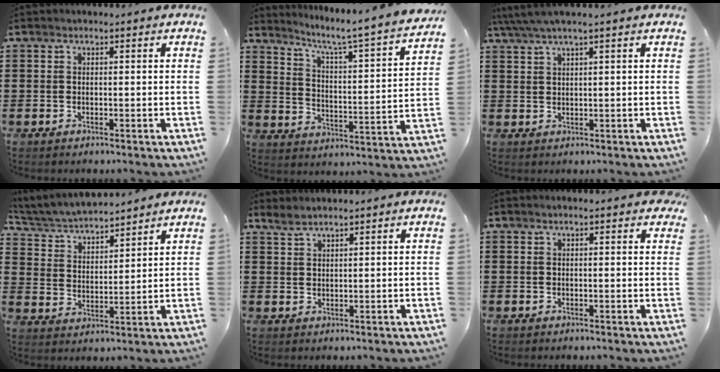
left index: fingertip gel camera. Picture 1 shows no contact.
{"total": 4.7, "force": [3.9, -1.0, 2.5], "torque": [-0.069, -0.045, 0.049]}
{"total": 2.6, "force": [1.5, -0.1, 2.1], "torque": [-0.043, 0.002, 0.027]}
{"total": 4.8, "force": [4.6, 0.4, 1.2], "torque": [-0.045, -0.029, 0.077]}
{"total": 1.8, "force": [1.7, 0.1, 0.6], "torque": [-0.016, 0.001, 0.034]}
{"total": 1.2, "force": [0.8, 0.0, 0.9], "torque": [-0.018, 0.001, 0.014]}